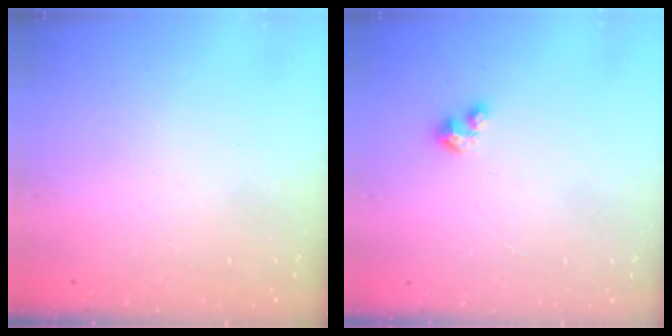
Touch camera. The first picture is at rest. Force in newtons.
{"total": 3.5, "press": 3.4, "slide": 0.3}